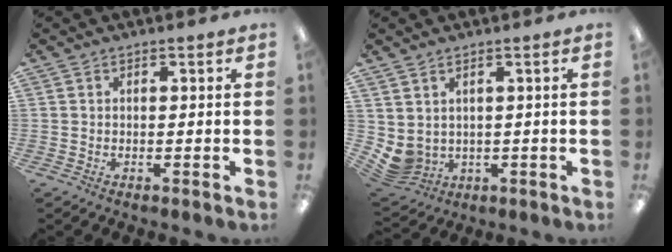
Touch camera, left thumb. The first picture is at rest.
{"total": 3.7, "force": [1.1, 3.2, 1.5], "torque": [-0.055, -0.015, 0.020]}